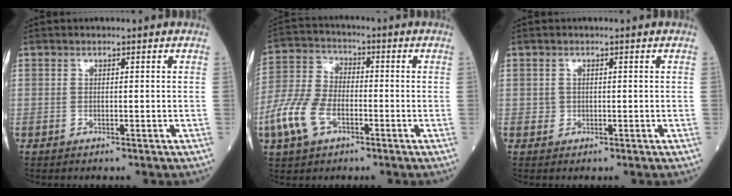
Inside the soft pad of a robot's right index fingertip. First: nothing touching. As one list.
[{"total": 9.6, "force": [-3.8, 5.5, 6.9], "torque": [-0.176, 0.008, -0.078]}, {"total": 0.8, "force": [0.0, 0.8, 0.1], "torque": [0.002, 0.004, 0.000]}]